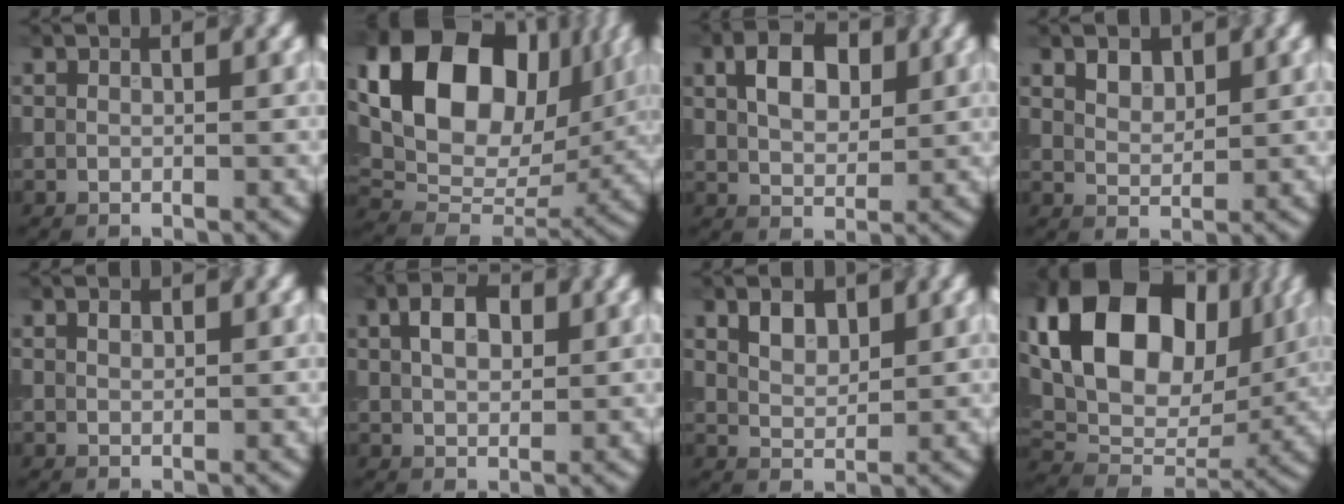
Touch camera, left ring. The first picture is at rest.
{"total": 16.4, "force": [5.5, 11.0, 10.8], "torque": [-0.203, 0.029, 0.102]}
{"total": 4.7, "force": [1.5, 3.0, 3.3], "torque": [-0.057, 0.007, 0.024]}
{"total": 1.8, "force": [1.2, 1.1, 0.8], "torque": [-0.015, 0.001, 0.025]}
{"total": 0.7, "force": [0.4, 0.4, 0.4], "torque": [-0.008, 0.001, 0.009]}
{"total": 3.6, "force": [1.1, 2.3, 2.6], "torque": [-0.048, 0.007, 0.017]}
{"total": 2.4, "force": [1.3, 1.4, 1.4], "torque": [-0.025, 0.002, 0.027]}
{"total": 14.0, "force": [4.2, 9.4, 9.4], "torque": [-0.157, 0.014, 0.072]}